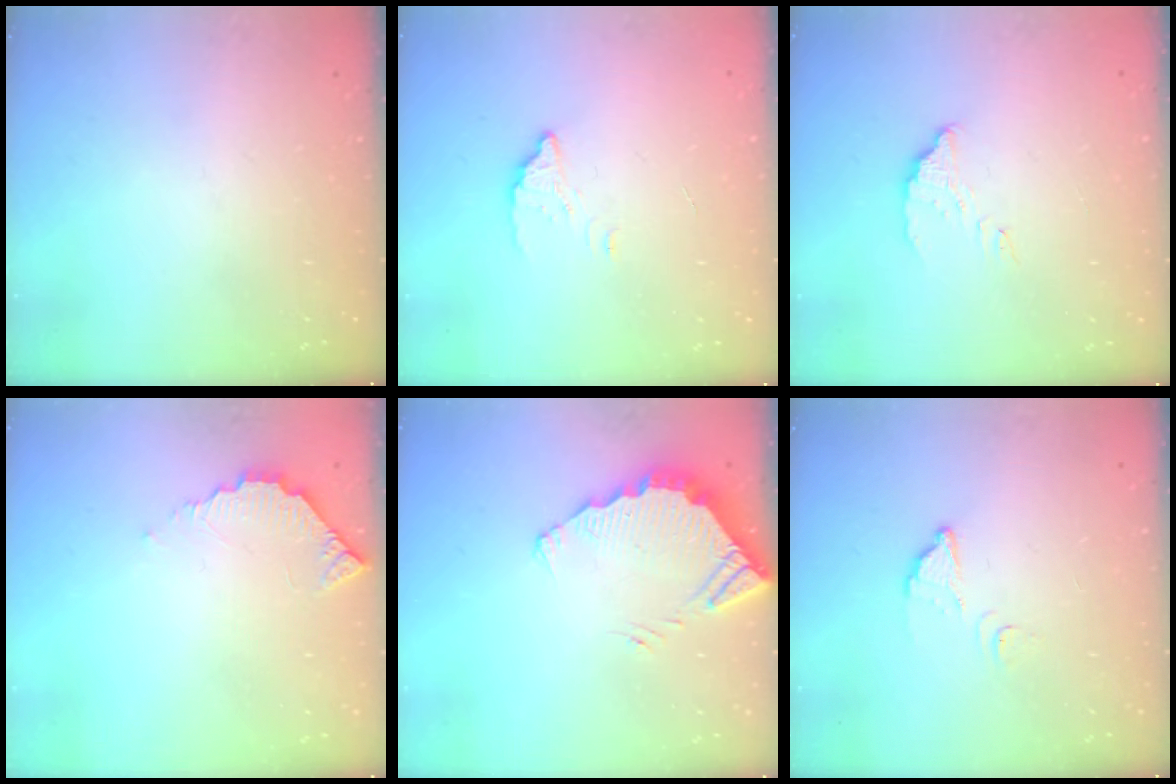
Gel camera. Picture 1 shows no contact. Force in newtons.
{"total": 2.3, "press": 2.3, "slide": 0.2}
{"total": 3.1, "press": 3.1, "slide": 0.1}
{"total": 4.8, "press": 4.8, "slide": 0.3}
{"total": 3.9, "press": 3.9, "slide": 0.3}
{"total": 2.7, "press": 2.7, "slide": 0.3}